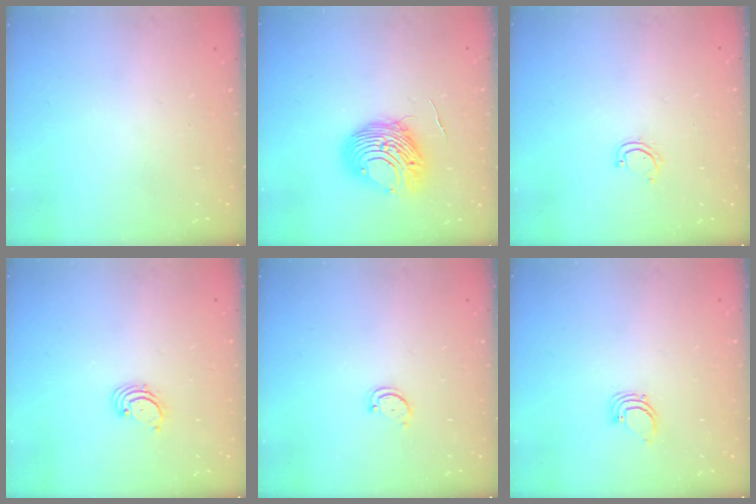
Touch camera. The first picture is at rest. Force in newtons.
{"total": 9.7, "press": 9.7, "slide": 0.8}
{"total": 4.3, "press": 4.3, "slide": 0.4}
{"total": 1.7, "press": 1.6, "slide": 0.2}
{"total": 2.8, "press": 2.8, "slide": 0.3}
{"total": 2.3, "press": 2.3, "slide": 0.1}